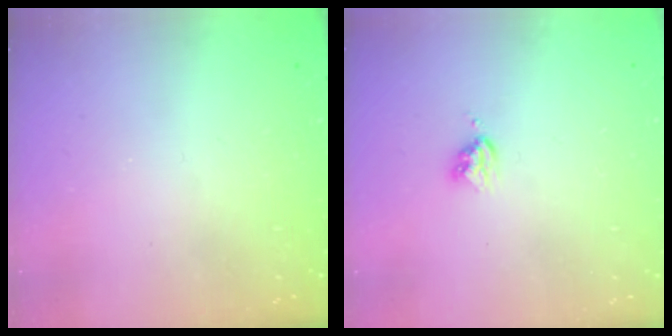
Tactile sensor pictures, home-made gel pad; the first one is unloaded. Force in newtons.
{"total": 3.7, "press": 3.7, "slide": 0.5}